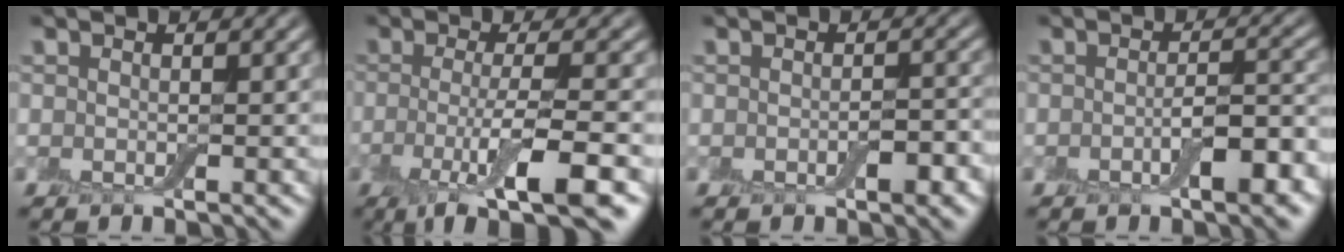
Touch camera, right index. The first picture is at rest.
{"total": 7.5, "force": [-3.1, 1.4, 6.7], "torque": [-0.105, -0.007, -0.060]}
{"total": 1.9, "force": [-0.7, 0.8, 1.6], "torque": [-0.024, 0.000, -0.011]}
{"total": 3.8, "force": [-1.6, 1.0, 3.3], "torque": [-0.057, 0.003, -0.026]}